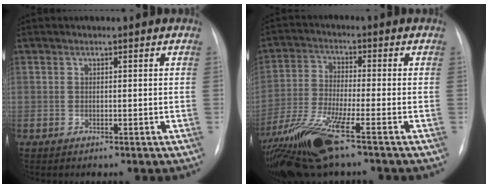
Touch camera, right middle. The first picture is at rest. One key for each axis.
{"total": 12.8, "fx": -8.3, "fy": 1.4, "fz": 9.7, "tx": -0.203, "ty": -0.030, "tz": -0.154}